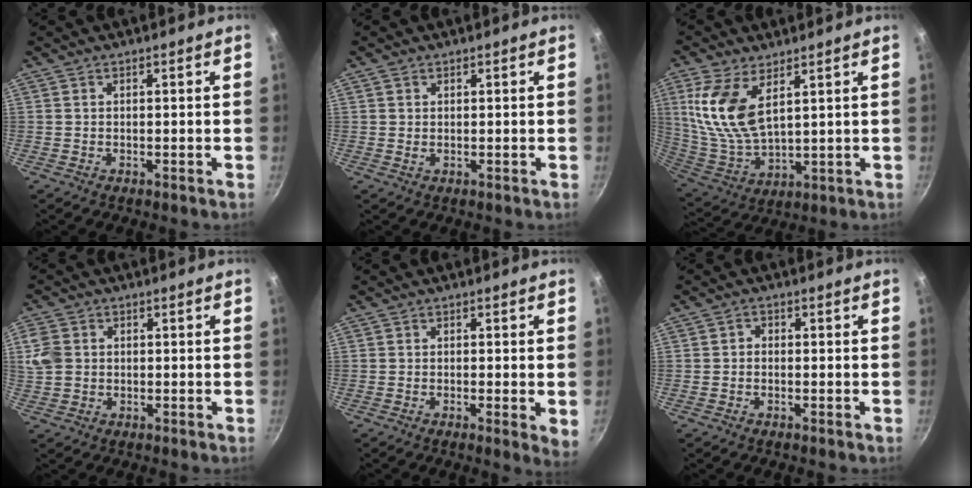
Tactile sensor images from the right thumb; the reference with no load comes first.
{"total": 0.9, "force": [0.4, 0.7, 0.4], "torque": [-0.006, -0.001, 0.005]}
{"total": 13.7, "force": [5.4, 6.6, 10.7], "torque": [-0.217, -0.030, 0.120]}
{"total": 5.7, "force": [0.5, 4.8, 3.1], "torque": [-0.059, -0.001, 0.006]}
{"total": 3.7, "force": [-0.4, 0.8, 3.5], "torque": [-0.043, -0.011, -0.009]}
{"total": 1.2, "force": [-0.4, 0.9, 0.6], "torque": [-0.008, 0.006, -0.009]}